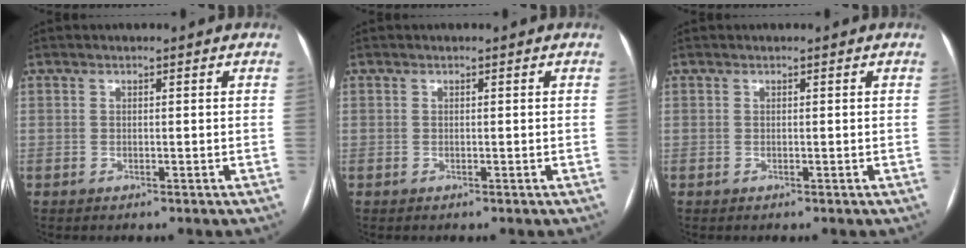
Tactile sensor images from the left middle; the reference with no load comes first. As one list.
[{"total": 0.0}, {"total": 0.0}]